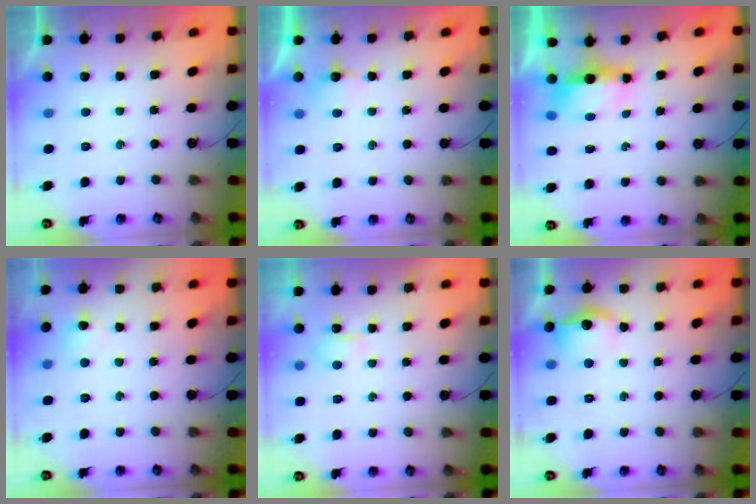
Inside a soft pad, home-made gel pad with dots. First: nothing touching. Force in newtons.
{"total": 4.3, "press": 4.2, "slide": 0.7}
{"total": 6.3, "press": 6.2, "slide": 1.2}
{"total": 6.5, "press": 6.5, "slide": 0.8}
{"total": 2.9, "press": 2.9, "slide": 0.6}
{"total": 12.8, "press": 12.8, "slide": 1.1}